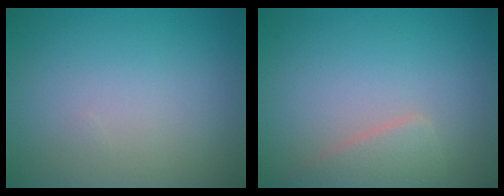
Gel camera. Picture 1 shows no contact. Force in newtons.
{"total": 2.3, "press": 2.3, "slide": 0.1}